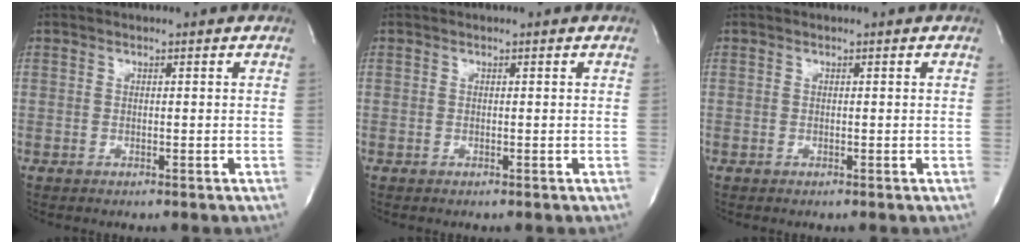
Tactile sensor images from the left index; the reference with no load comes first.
{"total": 0.0}
{"total": 0.0}